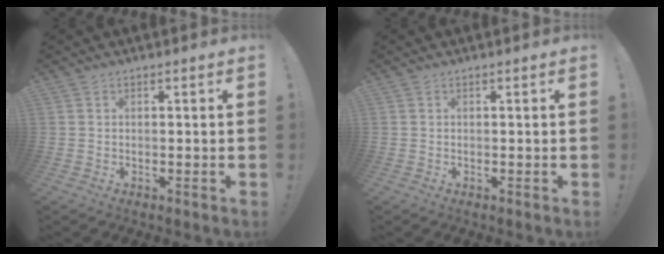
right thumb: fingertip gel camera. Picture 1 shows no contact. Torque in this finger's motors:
{"motor_torque": [-0.01, 0.00, 0.00, 0.00, 0.01]}